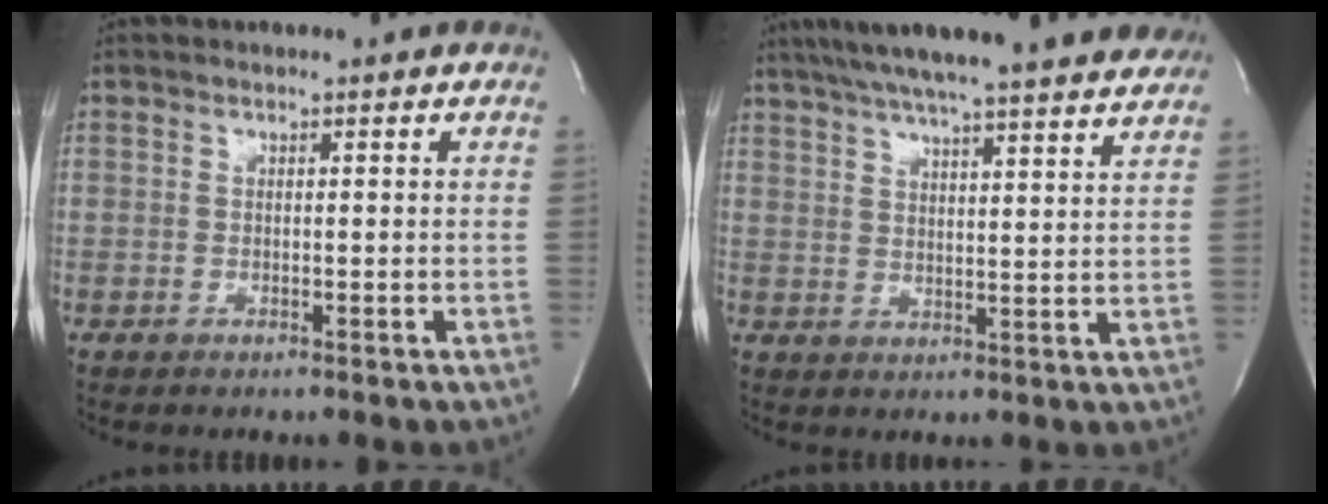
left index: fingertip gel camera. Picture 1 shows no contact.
{"total": 22.6, "force": [19.3, 2.0, 11.5], "torque": [-0.190, 0.019, 0.257]}